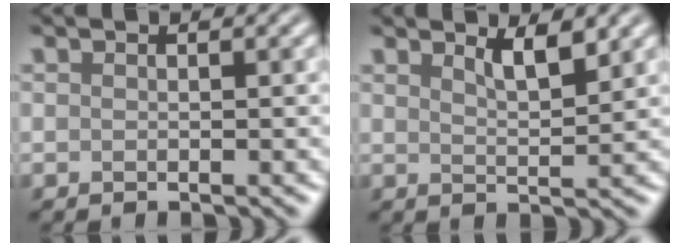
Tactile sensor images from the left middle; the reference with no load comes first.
{"total": 2.6, "force": [1.9, 0.6, 1.6], "torque": [-0.023, -0.003, 0.031]}